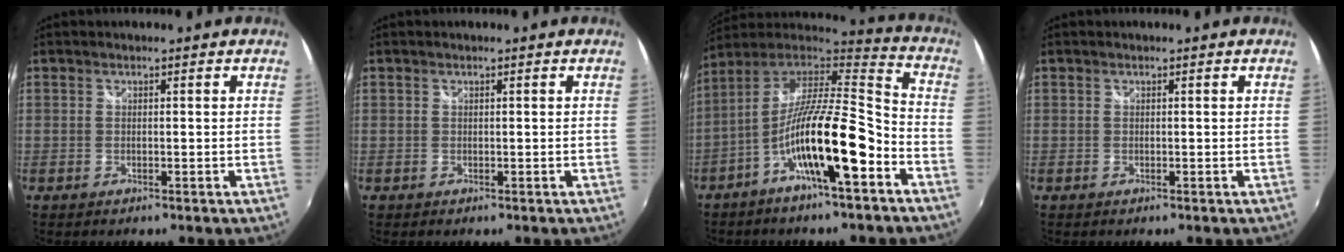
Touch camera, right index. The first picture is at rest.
{"total": 0.5, "force": [-0.1, 0.5, 0.0], "torque": [-0.001, 0.002, -0.001]}
{"total": 18.8, "force": [-8.6, 3.3, 16.3], "torque": [-0.286, -0.017, -0.161]}
{"total": 0.0}